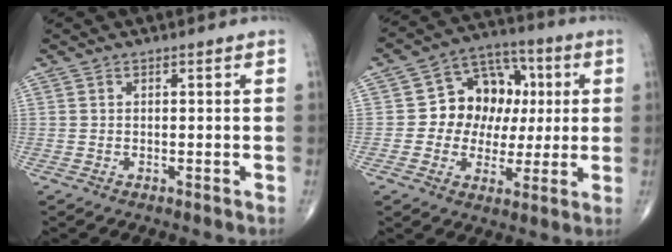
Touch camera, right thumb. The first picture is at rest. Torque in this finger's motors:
{"motor_torque": [0.05, 0.07, 0.14, -0.12, 0.11]}